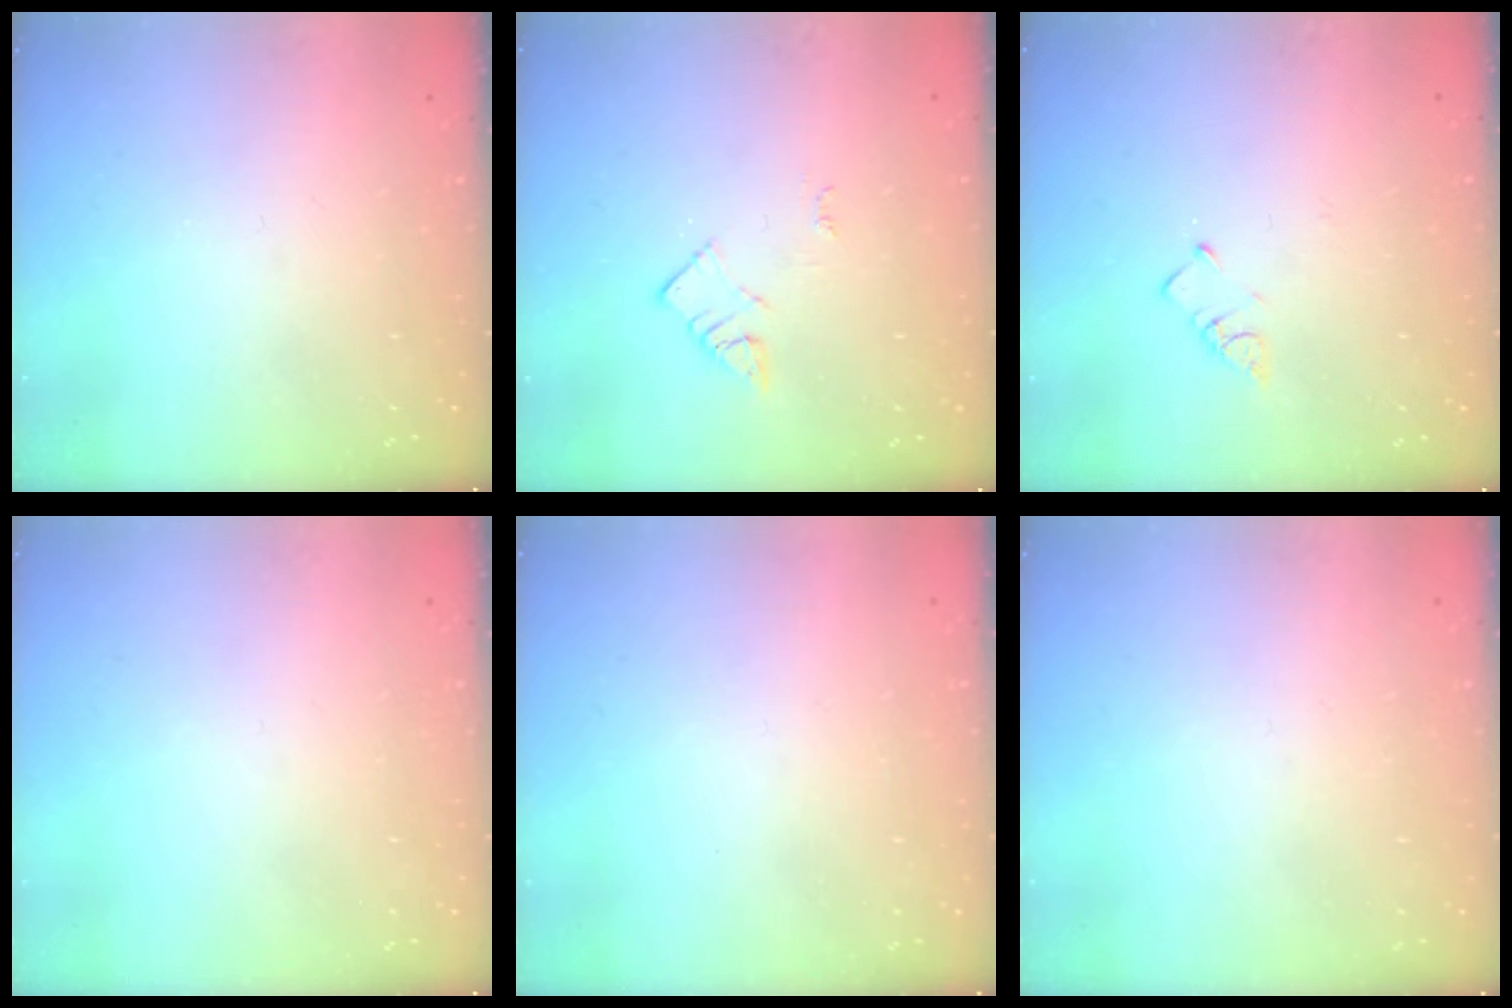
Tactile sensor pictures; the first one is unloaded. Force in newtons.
{"total": 2.3, "press": 2.3, "slide": 0.3}
{"total": 2.7, "press": 2.7, "slide": 0.4}
{"total": 1.5, "press": 1.5, "slide": 0.1}
{"total": 1.7, "press": 1.7, "slide": 0.2}
{"total": 1.9, "press": 1.9, "slide": 0.2}